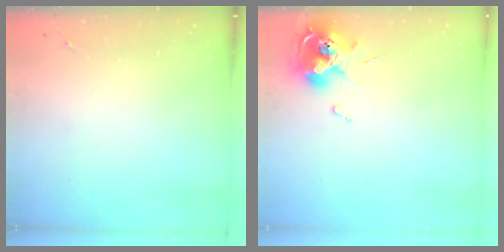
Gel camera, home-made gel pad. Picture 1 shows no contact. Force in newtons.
{"total": 13.5, "press": 13.4, "slide": 1.2}